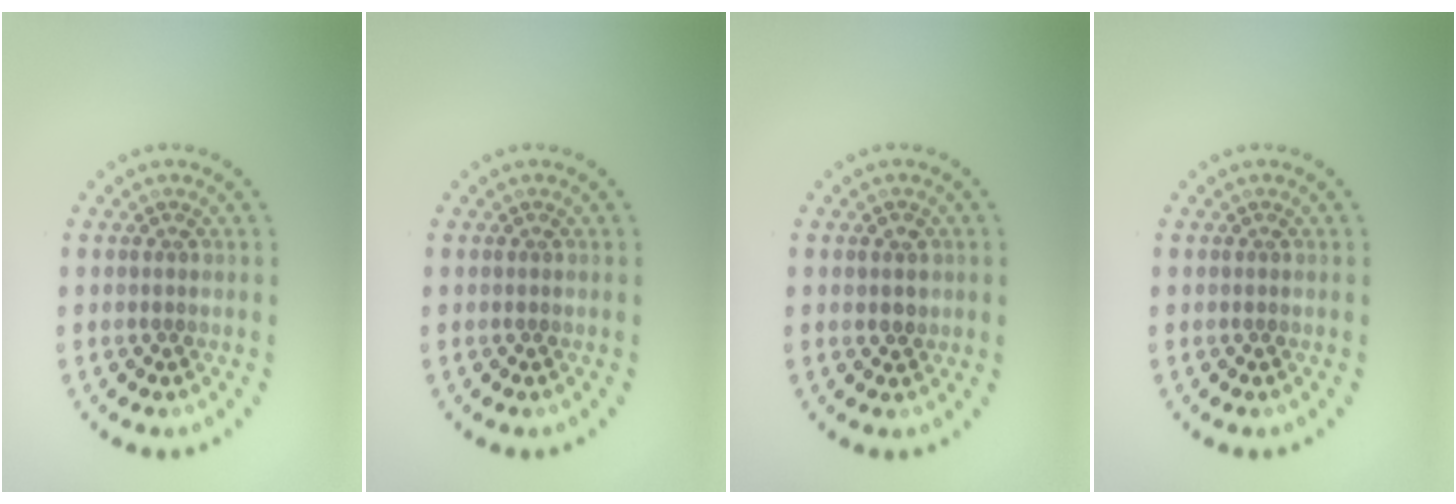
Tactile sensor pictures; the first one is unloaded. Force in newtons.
{"total": 0.0}
{"total": 1.4, "press": 1.4, "slide": 0.5}
{"total": 0.0}